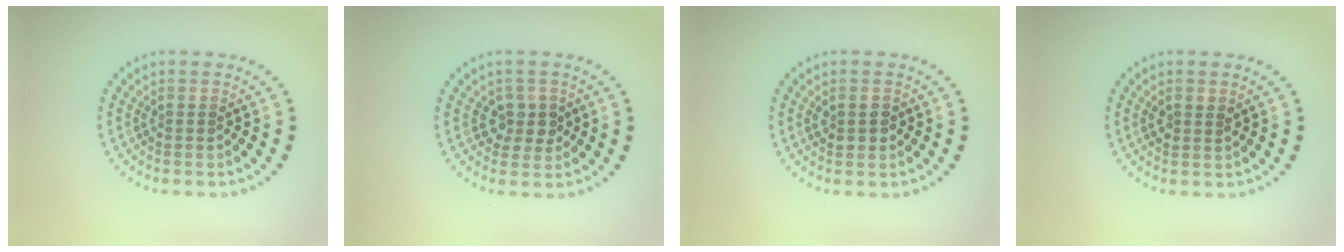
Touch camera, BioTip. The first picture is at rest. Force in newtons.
{"total": 2.4, "press": 2.2, "slide": 0.8}
{"total": 1.5, "press": 1.4, "slide": 0.4}
{"total": 1.2, "press": 1.1, "slide": 0.6}